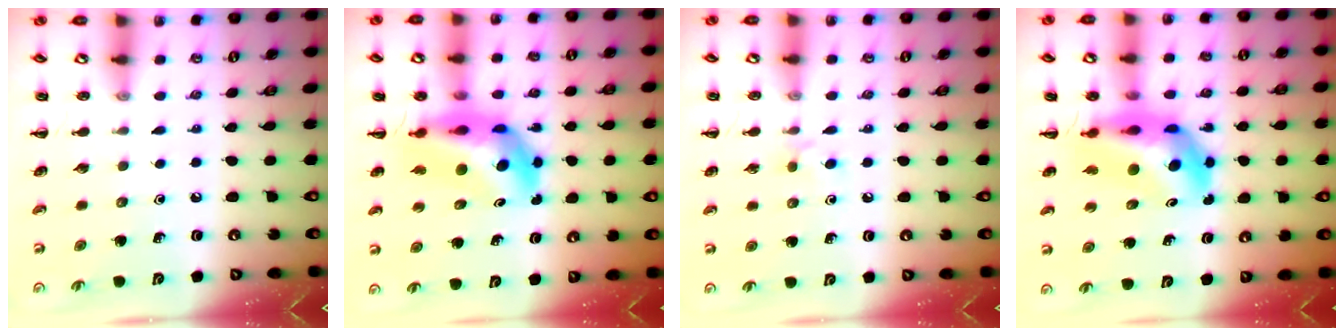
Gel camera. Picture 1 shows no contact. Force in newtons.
{"total": 10.6, "press": 10.0, "slide": 3.3}
{"total": 4.4, "press": 4.1, "slide": 1.6}
{"total": 10.6, "press": 10.0, "slide": 3.3}